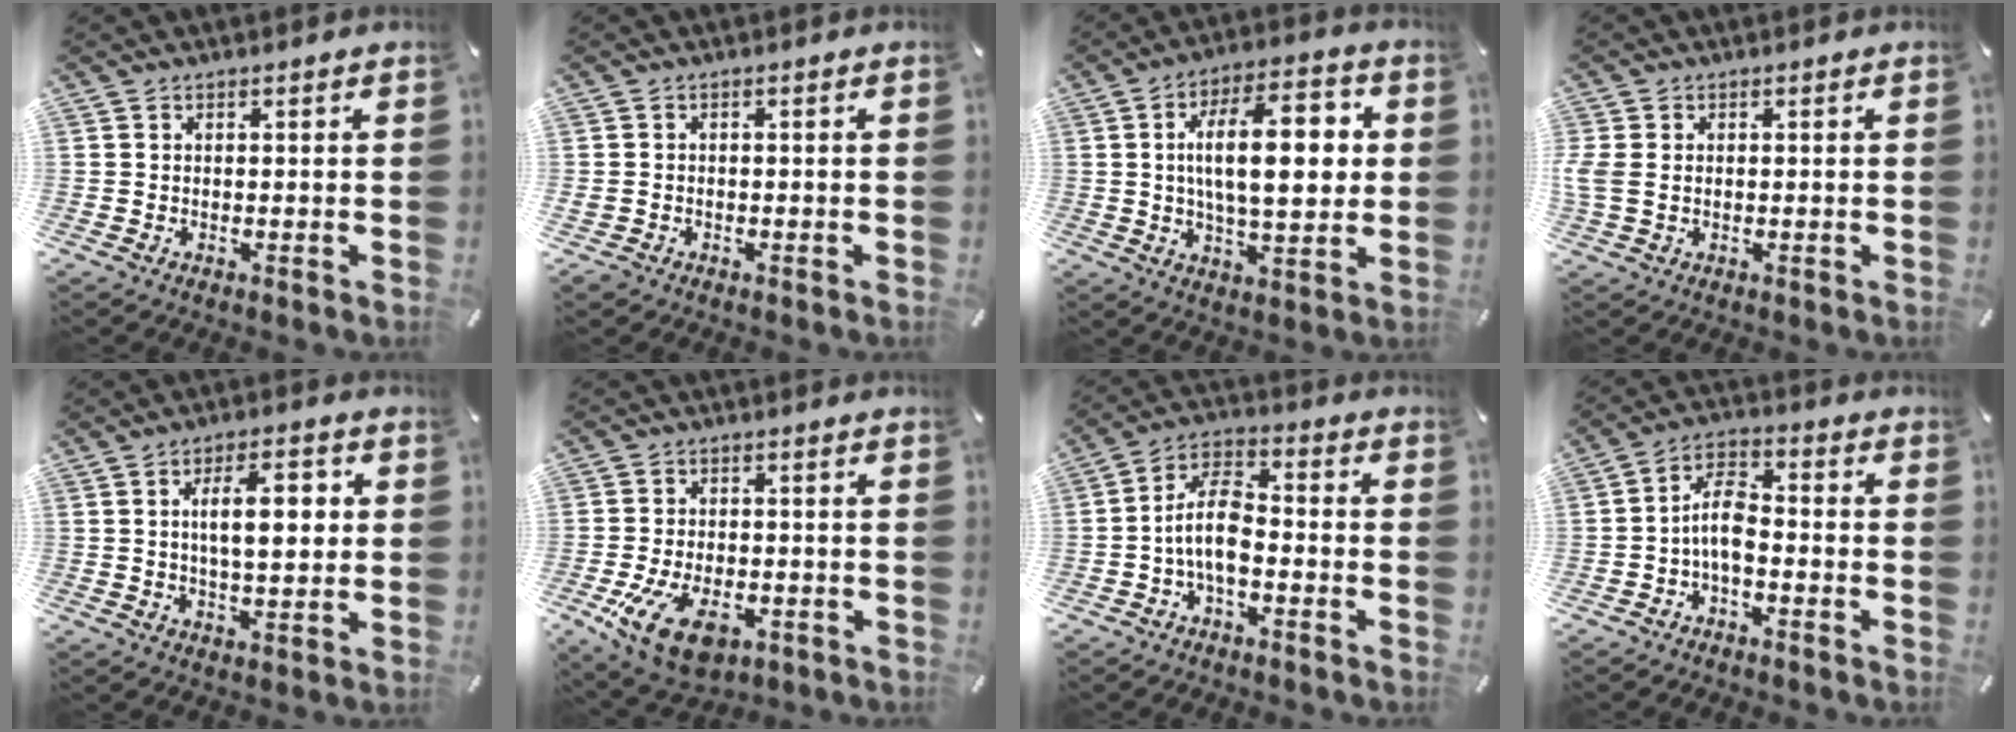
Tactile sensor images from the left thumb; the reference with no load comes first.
{"total": 1.6, "force": [-0.8, 1.4, 0.5], "torque": [-0.008, 0.004, -0.016]}
{"total": 17.5, "force": [2.6, 7.9, 15.4], "torque": [-0.250, 0.002, 0.033]}
{"total": 3.3, "force": [-0.1, 2.6, 2.1], "torque": [-0.052, 0.003, -0.003]}
{"total": 10.5, "force": [1.9, 4.6, 9.2], "torque": [-0.152, 0.001, 0.024]}
{"total": 11.6, "force": [-4.7, 7.0, 8.1], "torque": [-0.163, 0.008, -0.082]}
{"total": 10.6, "force": [-3.2, 5.6, 8.5], "torque": [-0.178, 0.012, -0.059]}
{"total": 8.7, "force": [-2.5, 4.8, 6.8], "torque": [-0.139, 0.016, -0.044]}